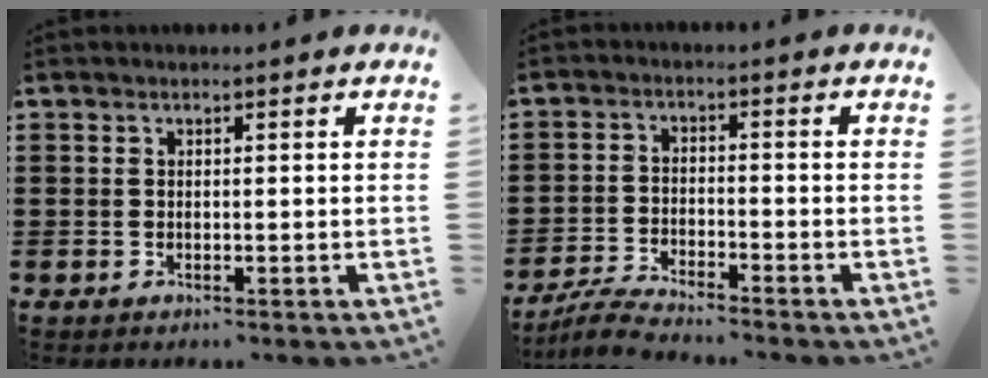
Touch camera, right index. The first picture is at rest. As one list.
[{"total": 4.0, "force": [-3.9, 0.1, 1.1], "torque": [-0.025, 0.002, -0.079]}]